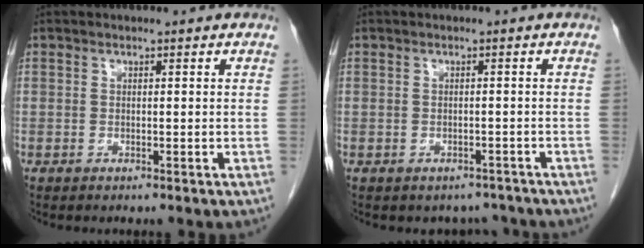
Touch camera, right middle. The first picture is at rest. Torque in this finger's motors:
{"motor_torque": [0.01, 0.00, 0.00, 0.01]}